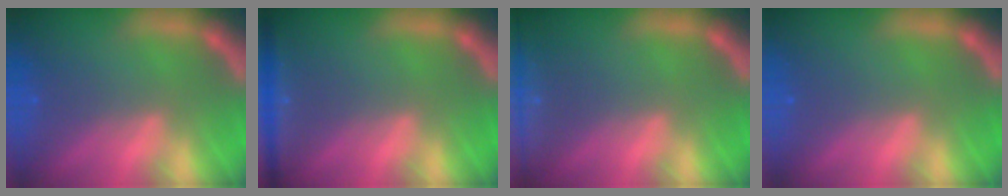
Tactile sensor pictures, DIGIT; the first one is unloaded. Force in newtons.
{"total": 3.5}
{"total": 9.5}
{"total": 0.0}